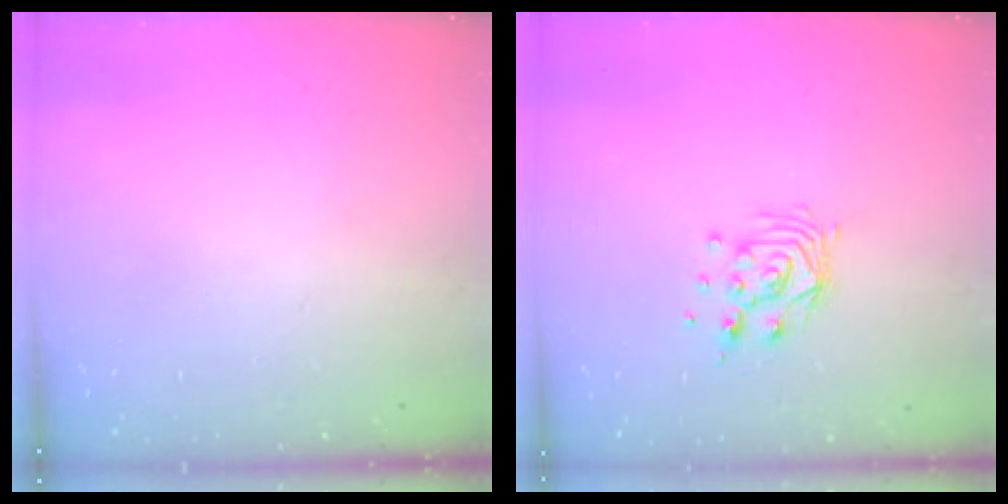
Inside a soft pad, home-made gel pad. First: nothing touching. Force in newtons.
{"total": 9.5, "press": 9.4, "slide": 0.8}